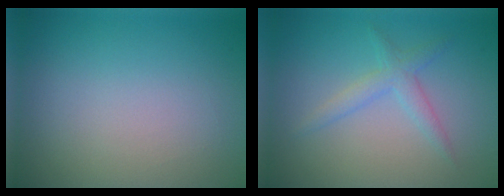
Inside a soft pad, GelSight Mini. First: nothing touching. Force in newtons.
{"total": 2.0, "press": 2.0, "slide": 0.2}